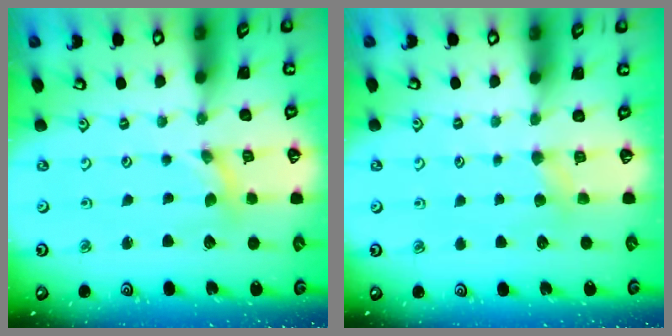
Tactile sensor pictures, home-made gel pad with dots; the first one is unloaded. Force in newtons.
{"total": 3.7, "press": 3.7, "slide": 0.6}